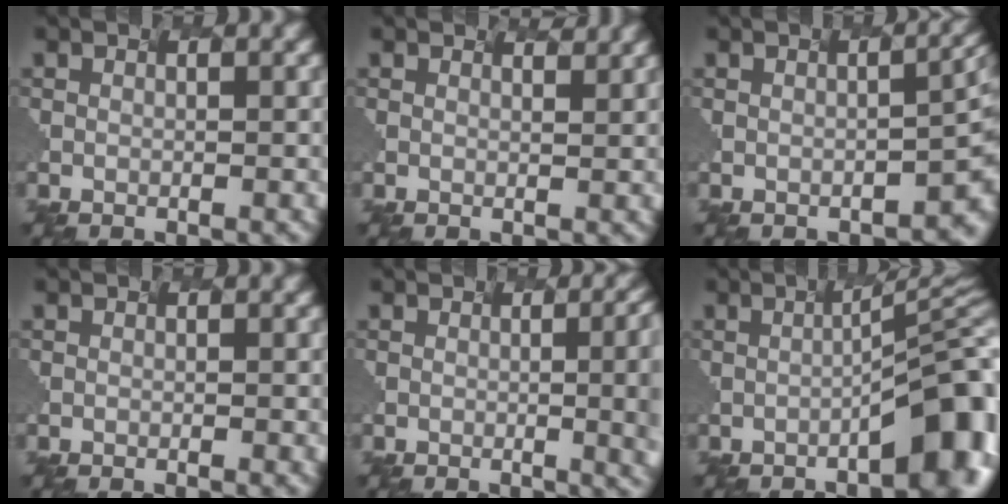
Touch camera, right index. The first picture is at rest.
{"total": 1.7, "force": [1.7, 0.3, -0.1], "torque": [0.009, -0.002, 0.010]}
{"total": 4.8, "force": [-1.0, 1.8, 4.4], "torque": [-0.037, 0.002, 0.002]}
{"total": 0.8, "force": [-0.1, 0.3, 0.7], "torque": [-0.003, 0.000, -0.002]}
{"total": 10.7, "force": [0.0, 5.6, 9.1], "torque": [-0.027, 0.020, 0.012]}
{"total": 9.5, "force": [-2.5, 2.4, 8.8], "torque": [-0.094, 0.007, -0.028]}